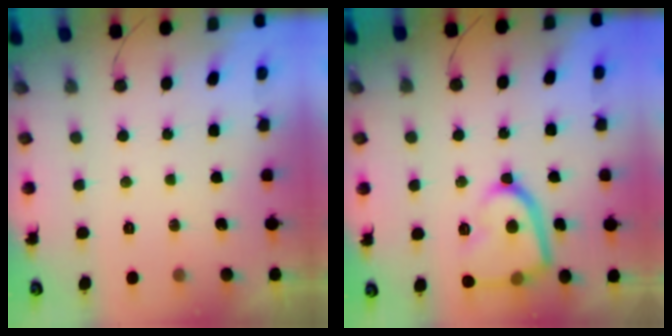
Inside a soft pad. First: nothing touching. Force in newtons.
{"total": 15.1, "press": 15.0, "slide": 1.4}